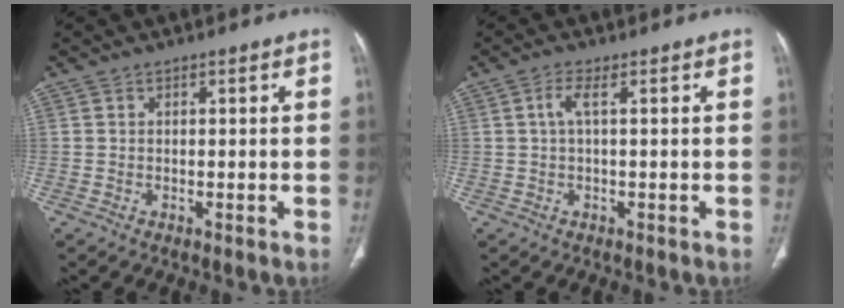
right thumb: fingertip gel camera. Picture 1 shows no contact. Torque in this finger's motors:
{"motor_torque": [-0.33, 0.45, -0.09, 0.16, 0.08]}